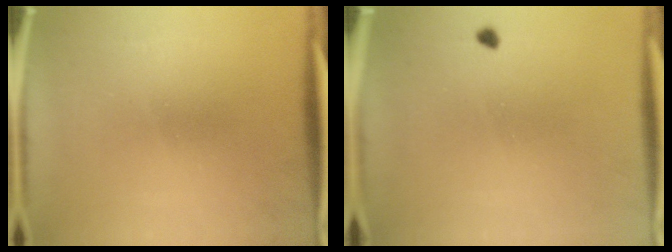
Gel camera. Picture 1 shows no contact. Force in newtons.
{"total": 0.7}